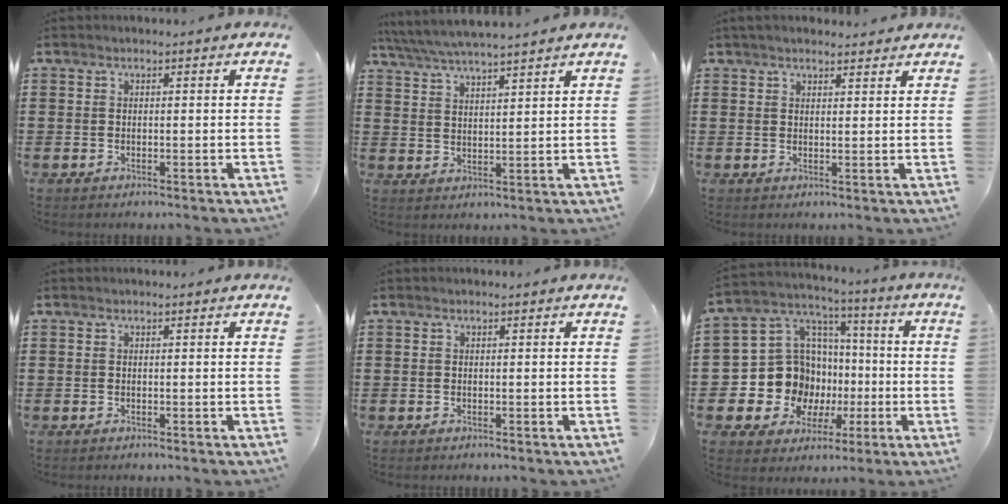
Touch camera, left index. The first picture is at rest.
{"total": 4.6, "force": [4.3, -0.2, 1.6], "torque": [-0.045, -0.020, 0.074]}
{"total": 2.1, "force": [2.0, 0.4, 0.6], "torque": [-0.015, 0.005, 0.038]}
{"total": 0.0}
{"total": 0.0}
{"total": 12.7, "force": [-2.5, 11.7, 4.4], "torque": [-0.128, -0.005, -0.033]}